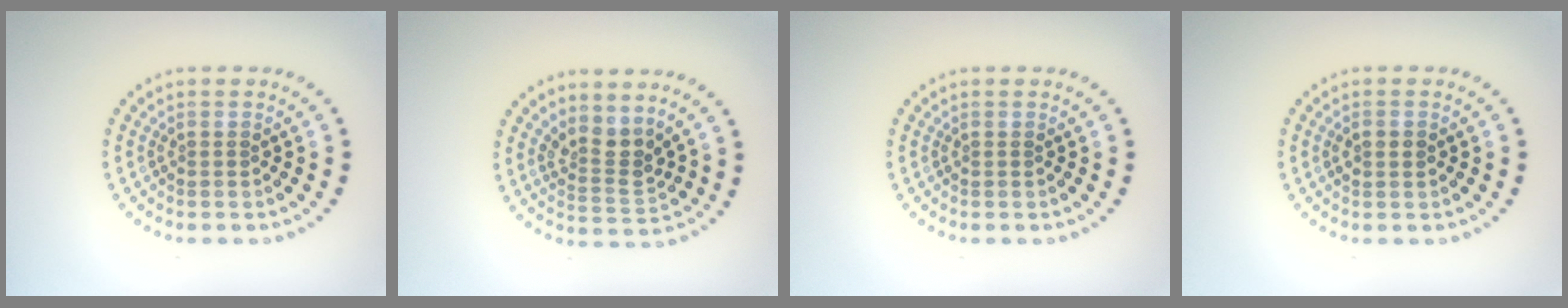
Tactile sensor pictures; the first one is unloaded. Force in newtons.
{"total": 2.8, "press": 2.0, "slide": 1.9}
{"total": 0.0}
{"total": 1.6, "press": 1.6, "slide": 0.1}